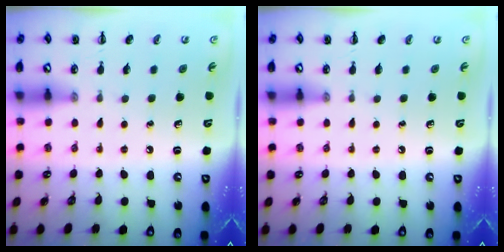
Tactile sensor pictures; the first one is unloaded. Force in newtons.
{"total": 0.0}